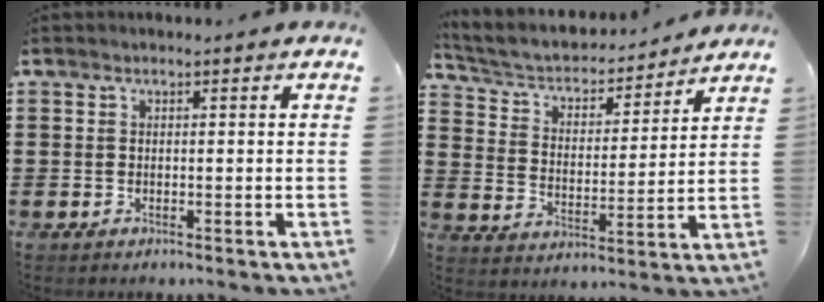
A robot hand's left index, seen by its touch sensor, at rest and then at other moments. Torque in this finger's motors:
{"motor_torque": [-0.12, -0.62, 0.14, 0.09]}